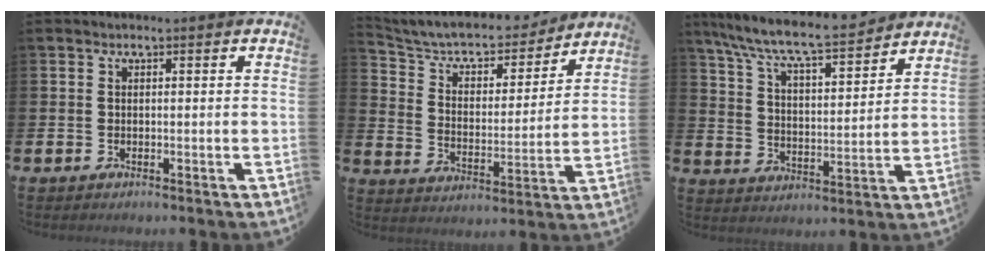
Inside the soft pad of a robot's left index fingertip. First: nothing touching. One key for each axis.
{"total": 7.2, "fx": 6.6, "fy": 2.2, "fz": 1.8, "tx": -0.076, "ty": -0.047, "tz": 0.111}
{"total": 8.8, "fx": 8.2, "fy": 0.9, "fz": 3.2, "tx": -0.101, "ty": -0.057, "tz": 0.141}